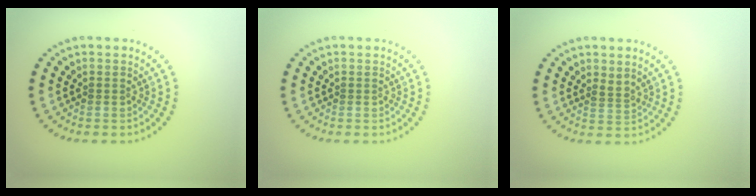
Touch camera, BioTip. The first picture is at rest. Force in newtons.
{"total": 0.0}
{"total": 1.2, "press": 0.7, "slide": 1.0}